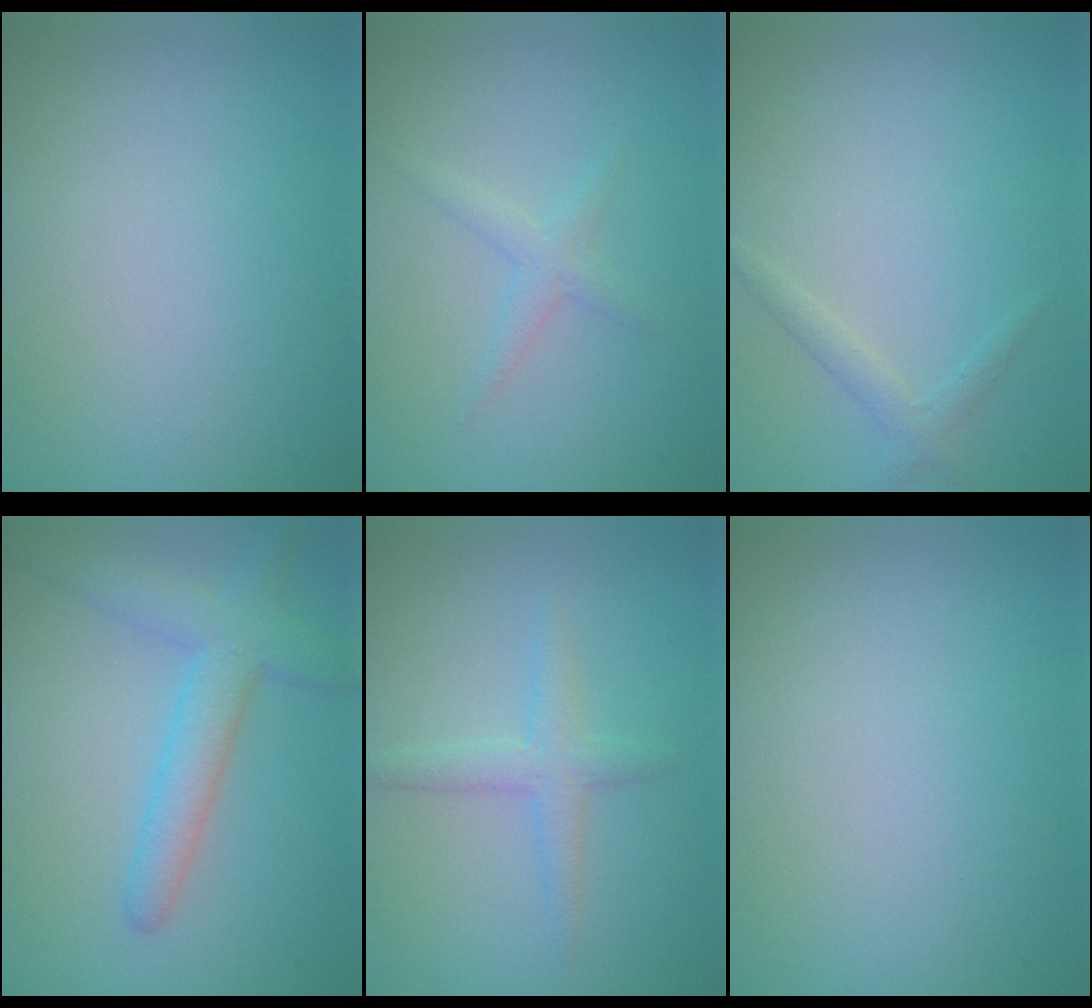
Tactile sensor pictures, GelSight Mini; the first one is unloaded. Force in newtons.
{"total": 1.4, "press": 1.4, "slide": 0.0}
{"total": 1.3, "press": 1.3, "slide": 0.1}
{"total": 4.3, "press": 4.3, "slide": 0.3}
{"total": 2.0, "press": 2.0, "slide": 0.1}
{"total": 0.0}